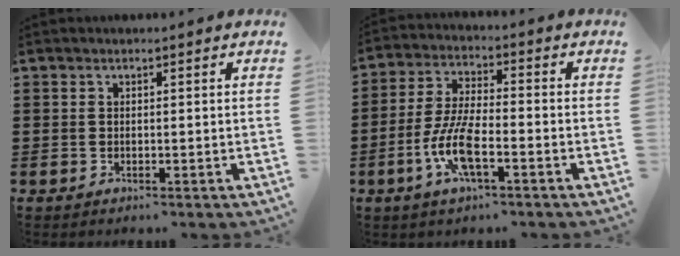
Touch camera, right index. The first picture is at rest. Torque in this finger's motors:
{"motor_torque": [2.14, 0.00, 0.34, 0.21]}